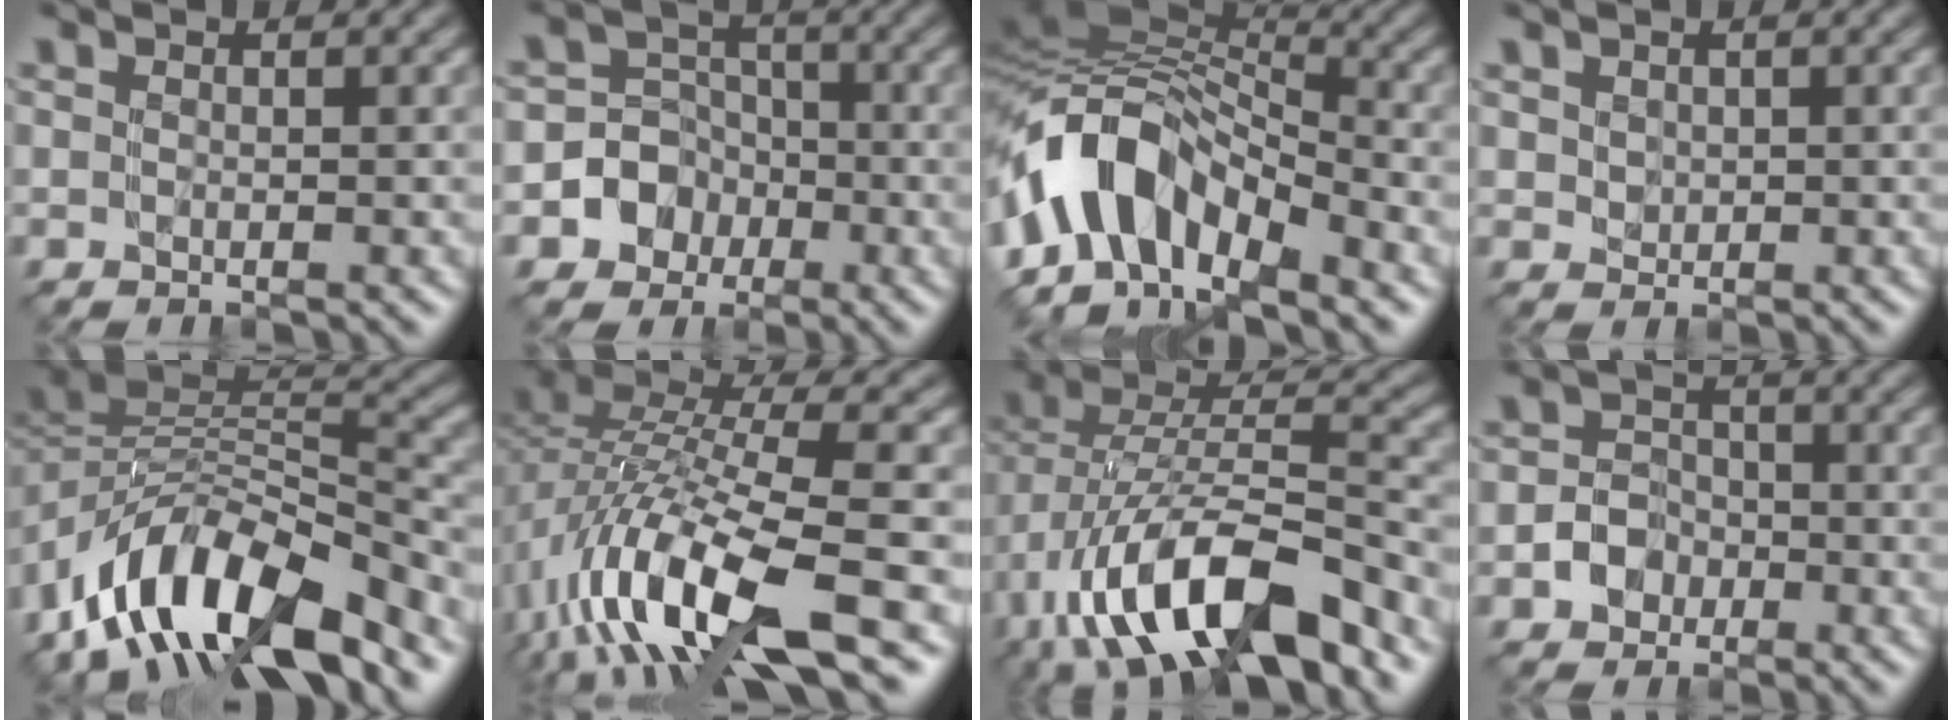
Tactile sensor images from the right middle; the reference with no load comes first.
{"total": 4.5, "force": [-1.9, 4.1, 0.1], "torque": [0.018, 0.009, -0.048]}
{"total": 9.6, "force": [-4.6, 5.3, 6.6], "torque": [-0.117, 0.018, -0.088]}
{"total": 0.8, "force": [0.5, 0.3, -0.5], "torque": [0.001, -0.002, 0.023]}
{"total": 11.7, "force": [-7.8, 4.9, 7.3], "torque": [-0.131, 0.005, -0.141]}
{"total": 12.3, "force": [-5.5, 4.1, 10.2], "torque": [-0.211, 0.003, -0.095]}
{"total": 12.8, "force": [-6.9, 4.9, 9.6], "torque": [-0.179, -0.004, -0.119]}
{"total": 2.1, "force": [-1.2, 1.7, 0.2], "torque": [-0.004, 0.003, -0.018]}